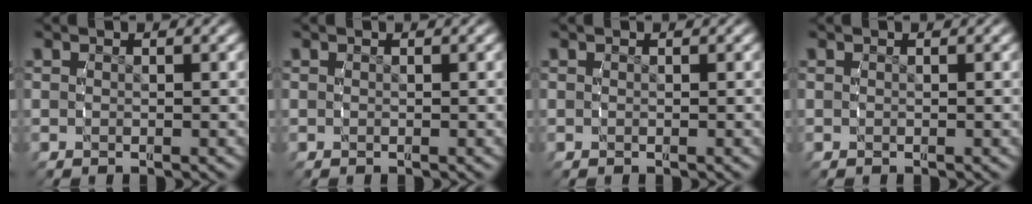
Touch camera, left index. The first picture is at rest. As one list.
[{"total": 0.0}, {"total": 0.0}, {"total": 0.0}]